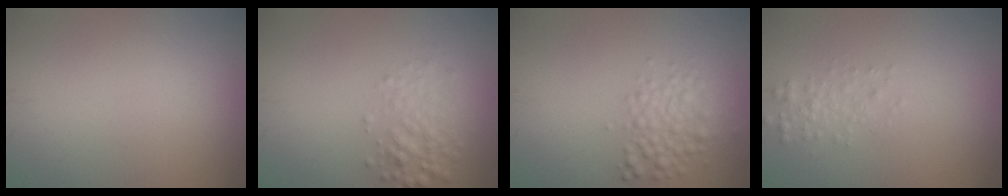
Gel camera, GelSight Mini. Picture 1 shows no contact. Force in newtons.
{"total": 2.4, "press": 2.4, "slide": 0.1}
{"total": 2.9, "press": 2.9, "slide": 0.0}
{"total": 1.4, "press": 1.4, "slide": 0.0}